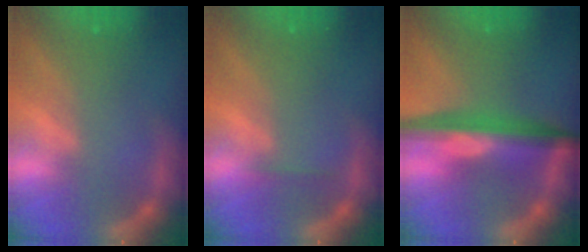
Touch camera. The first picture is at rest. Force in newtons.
{"total": 0.9}
{"total": 8.6}